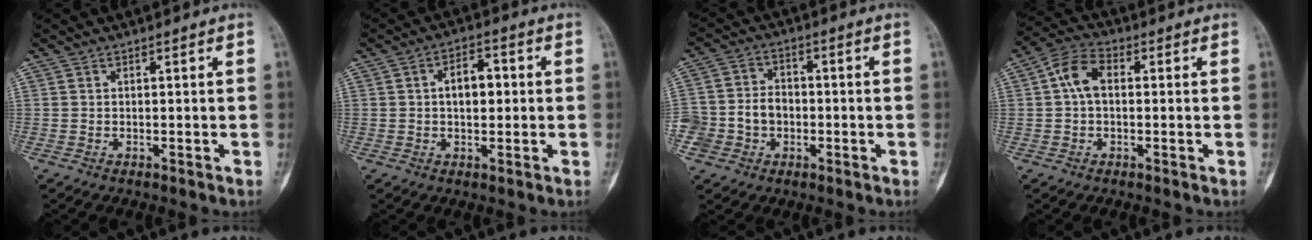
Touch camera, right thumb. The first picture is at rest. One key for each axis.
{"total": 6.1, "fx": 0.6, "fy": 3.4, "fz": 5.0, "tx": -0.065, "ty": 0.013, "tz": 0.003}
{"total": 8.8, "fx": -1.9, "fy": 7.5, "fz": 4.1, "tx": -0.051, "ty": 0.031, "tz": -0.033}
{"total": 6.8, "fx": 0.8, "fy": 4.2, "fz": 5.2, "tx": -0.095, "ty": 0.023, "tz": 0.006}